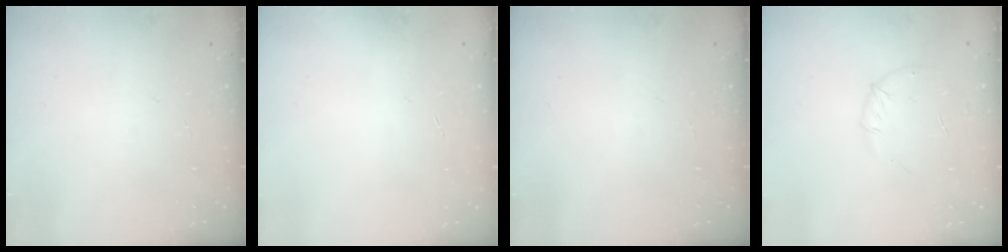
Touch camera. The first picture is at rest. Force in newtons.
{"total": 0.0}
{"total": 0.0}
{"total": 5.7, "press": 5.5, "slide": 1.6}